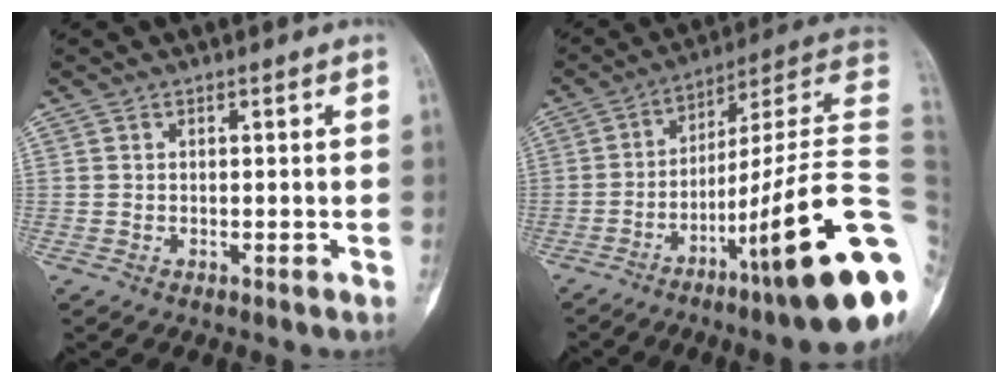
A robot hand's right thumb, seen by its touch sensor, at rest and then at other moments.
{"total": 27.4, "force": [-8.4, 3.6, 25.8], "torque": [-0.311, 0.053, -0.125]}